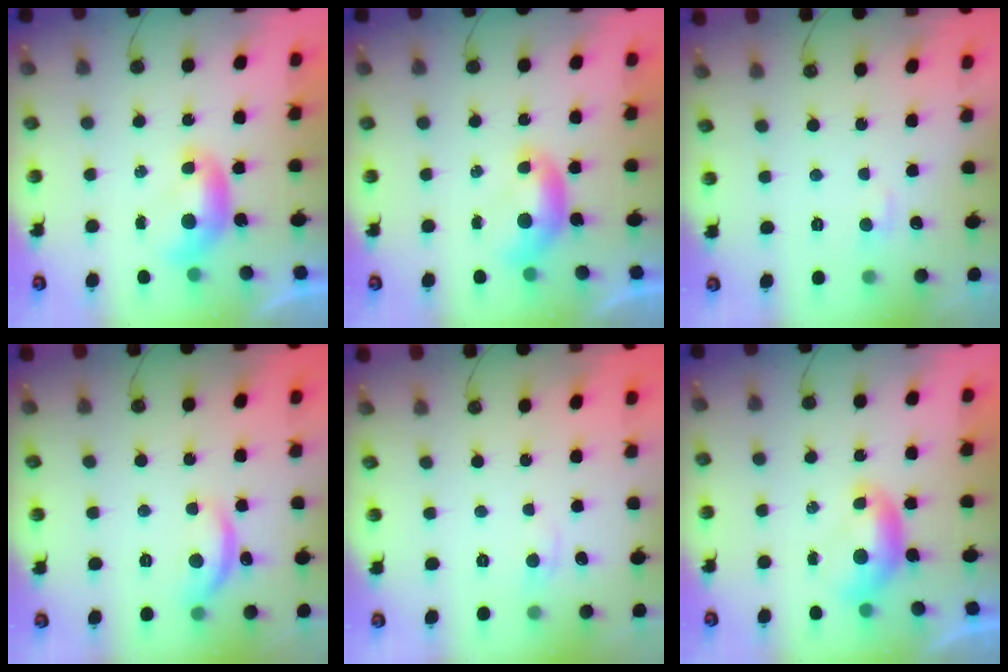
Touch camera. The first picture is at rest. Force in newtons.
{"total": 0.0}
{"total": 1.7, "press": 1.6, "slide": 0.6}
{"total": 7.4, "press": 7.4, "slide": 0.6}
{"total": 0.6, "press": 0.6, "slide": 0.2}
{"total": 0.0}